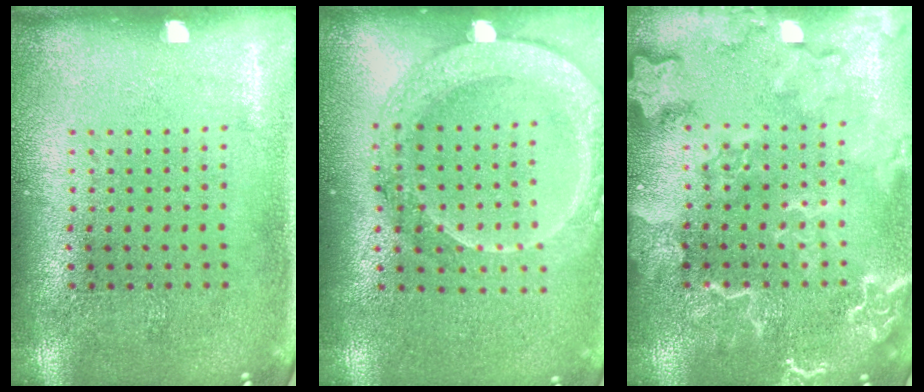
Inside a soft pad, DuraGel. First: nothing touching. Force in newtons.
{"total": 1.9, "press": 1.8, "slide": 0.6}
{"total": 4.6, "press": 4.5, "slide": 0.5}